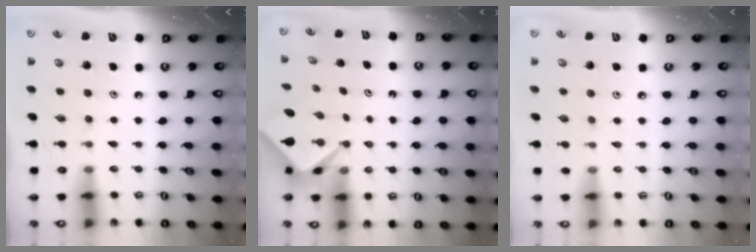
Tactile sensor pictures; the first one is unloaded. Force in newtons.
{"total": 2.3, "press": 2.3, "slide": 0.2}
{"total": 2.2, "press": 2.1, "slide": 0.6}